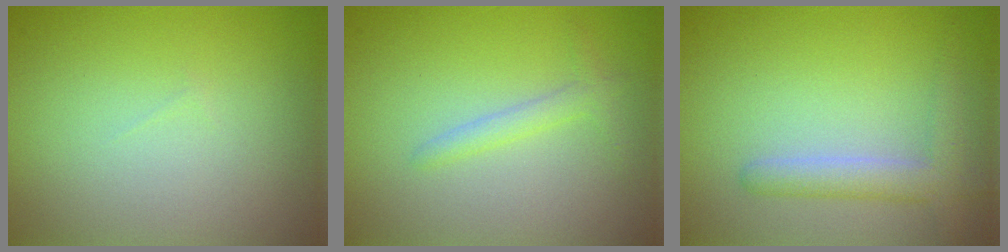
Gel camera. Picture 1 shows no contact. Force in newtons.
{"total": 1.4, "press": 1.4, "slide": 0.1}
{"total": 2.9, "press": 2.9, "slide": 0.2}